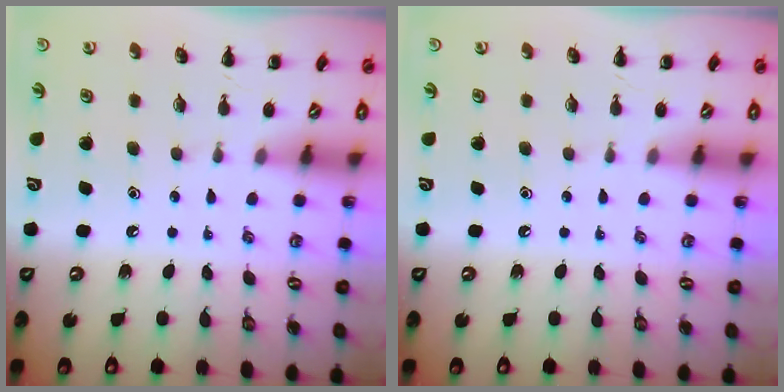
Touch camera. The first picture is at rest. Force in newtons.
{"total": 0.0}